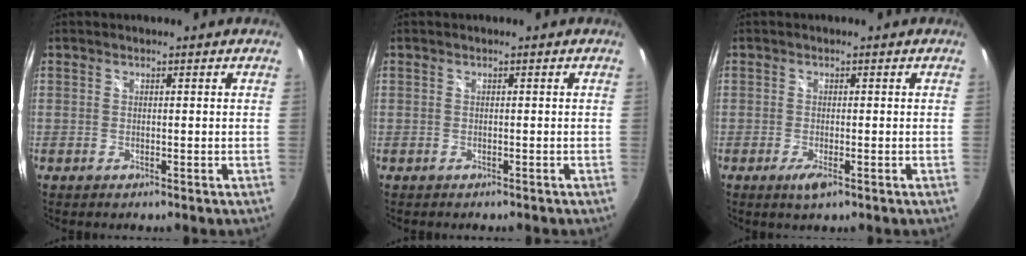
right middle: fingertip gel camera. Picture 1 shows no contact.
{"total": 0.7, "force": [-0.6, 0.3, 0.3], "torque": [-0.007, -0.001, -0.007]}
{"total": 2.5, "force": [-1.3, 0.6, 2.1], "torque": [-0.041, -0.010, -0.022]}